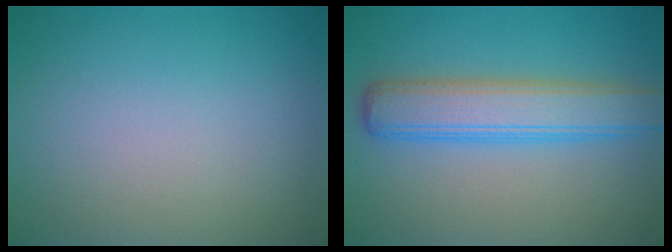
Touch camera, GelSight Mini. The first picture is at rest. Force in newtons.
{"total": 5.6, "press": 5.6, "slide": 0.1}